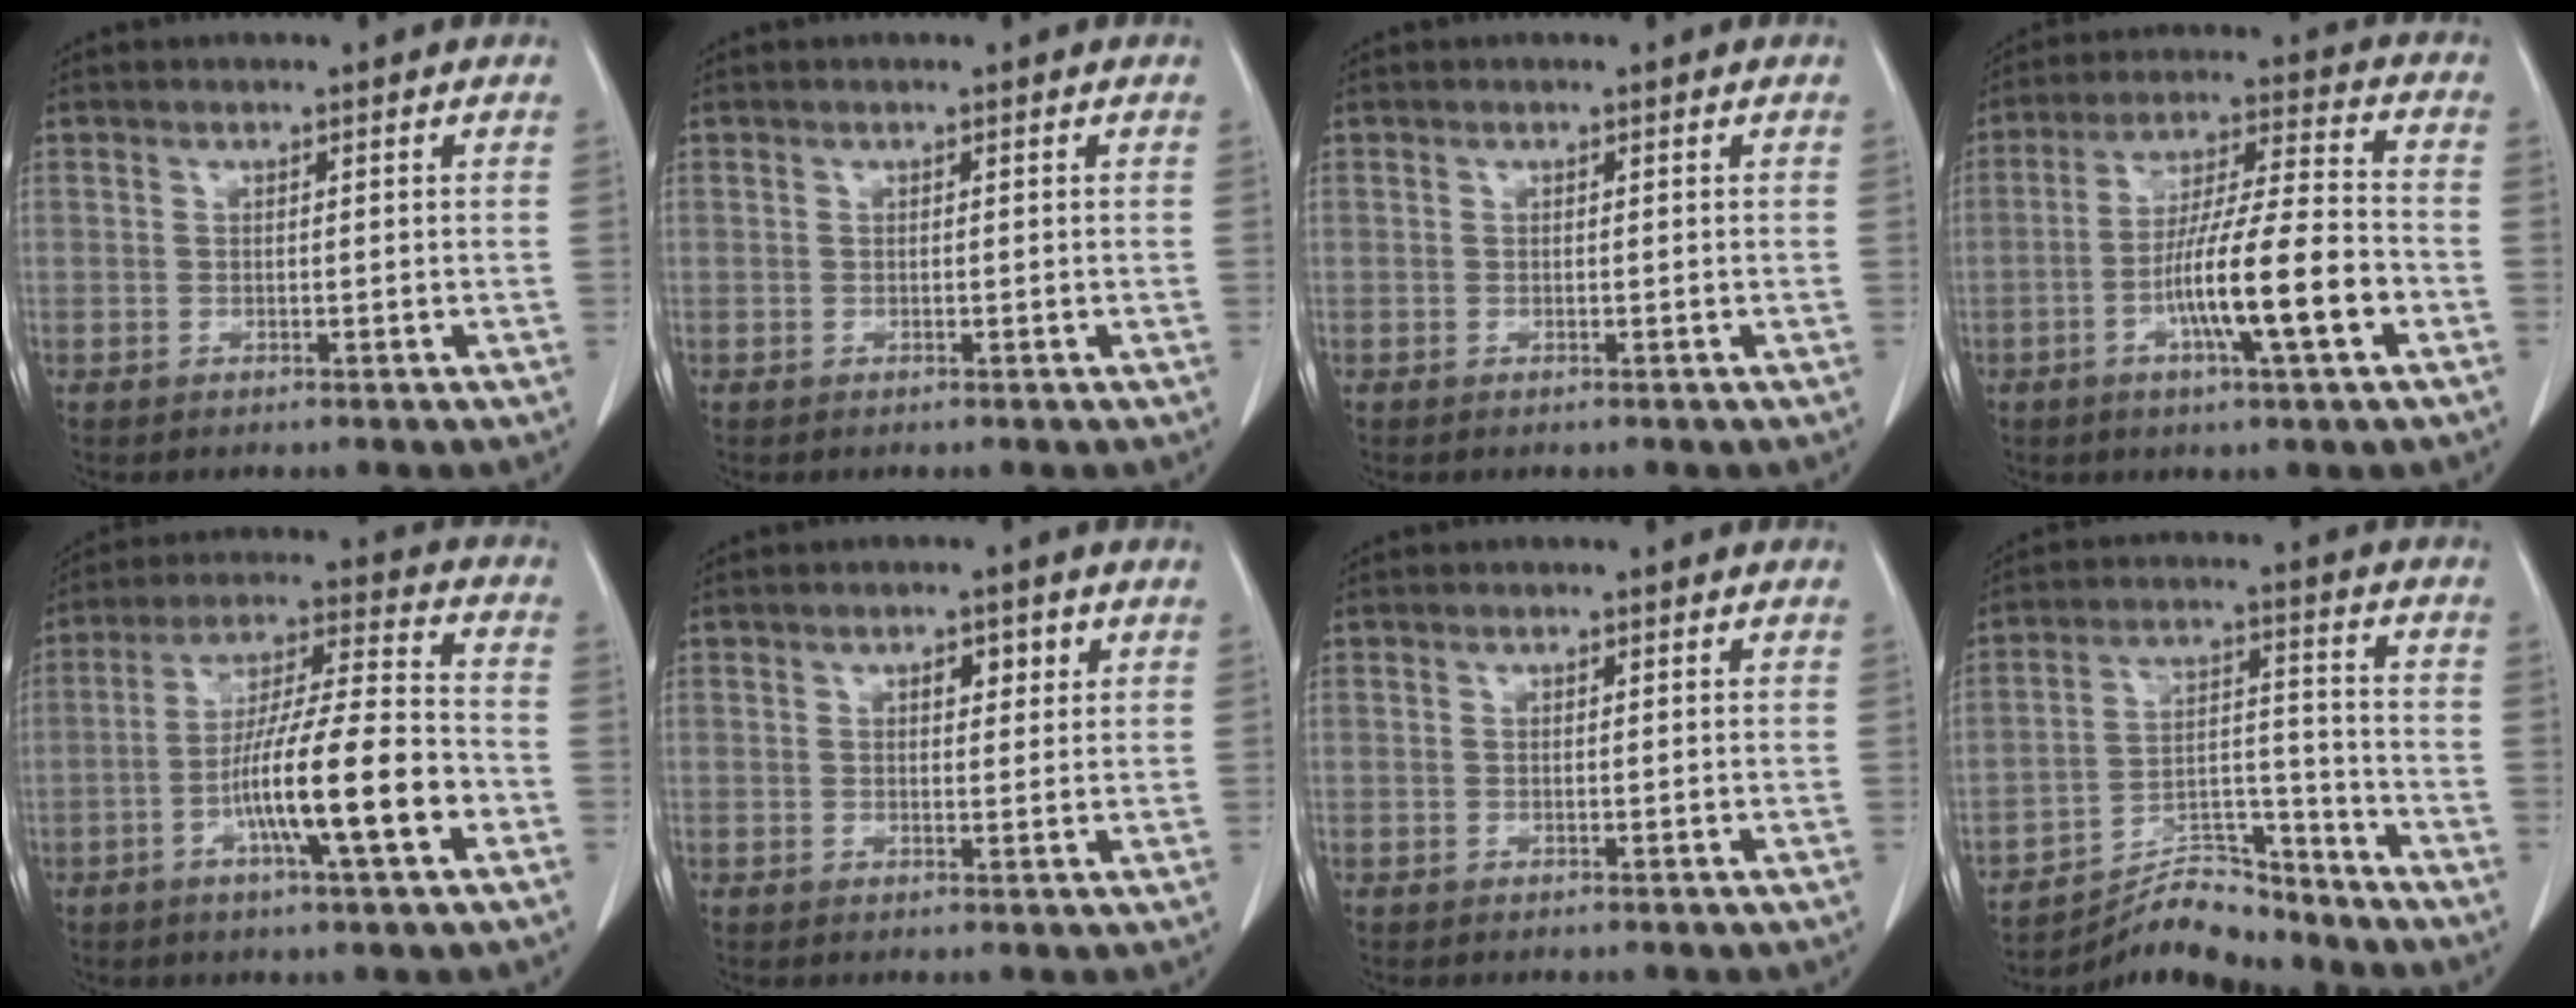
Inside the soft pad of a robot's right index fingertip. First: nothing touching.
{"total": 0.0}
{"total": 0.0}
{"total": 13.9, "force": [-4.7, 0.8, 13.0], "torque": [-0.228, -0.001, -0.080]}
{"total": 15.3, "force": [-5.2, 0.9, 14.3], "torque": [-0.250, 0.000, -0.088]}
{"total": 2.8, "force": [1.3, 1.2, 2.1], "torque": [-0.029, 0.002, 0.018]}
{"total": 0.0}
{"total": 10.5, "force": [-10.3, 1.5, 1.2], "torque": [-0.020, 0.035, -0.181]}